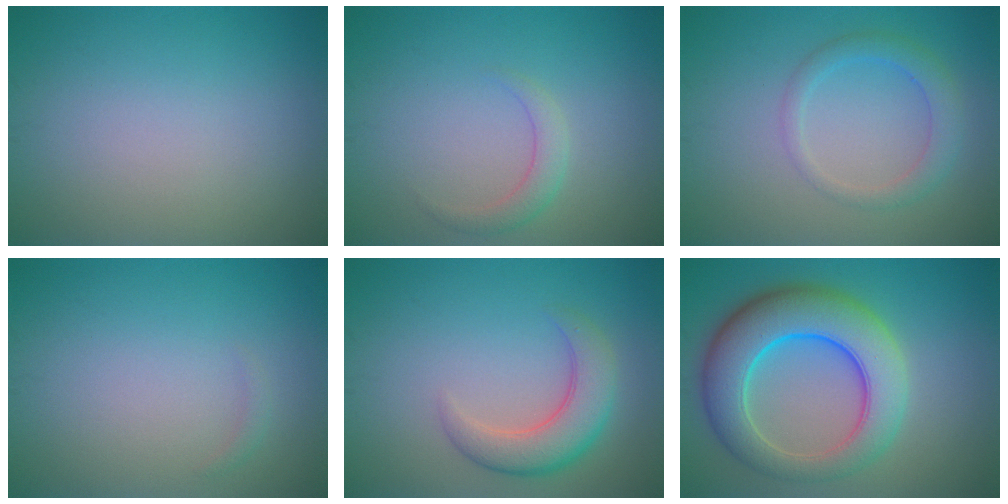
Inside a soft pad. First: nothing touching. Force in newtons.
{"total": 1.7, "press": 1.7, "slide": 0.0}
{"total": 2.6, "press": 2.6, "slide": 0.0}
{"total": 0.5, "press": 0.5, "slide": 0.0}
{"total": 4.6, "press": 4.5, "slide": 0.5}
{"total": 9.4, "press": 9.4, "slide": 0.2}